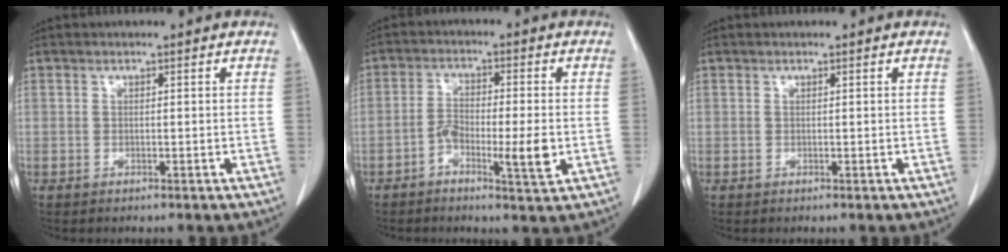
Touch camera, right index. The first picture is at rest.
{"total": 6.5, "force": [-2.2, 1.2, 6.0], "torque": [-0.108, 0.004, -0.036]}
{"total": 0.0}